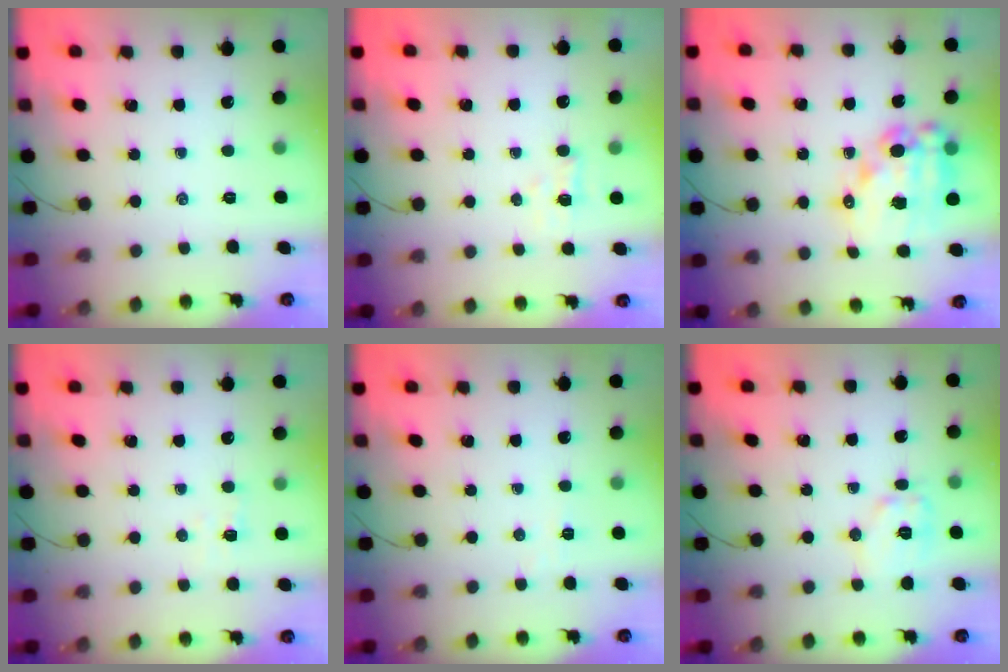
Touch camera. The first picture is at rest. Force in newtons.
{"total": 2.1, "press": 2.0, "slide": 0.7}
{"total": 15.8, "press": 15.5, "slide": 3.1}
{"total": 3.0, "press": 2.9, "slide": 0.9}
{"total": 3.2, "press": 3.0, "slide": 1.0}
{"total": 9.2, "press": 9.2, "slide": 0.5}